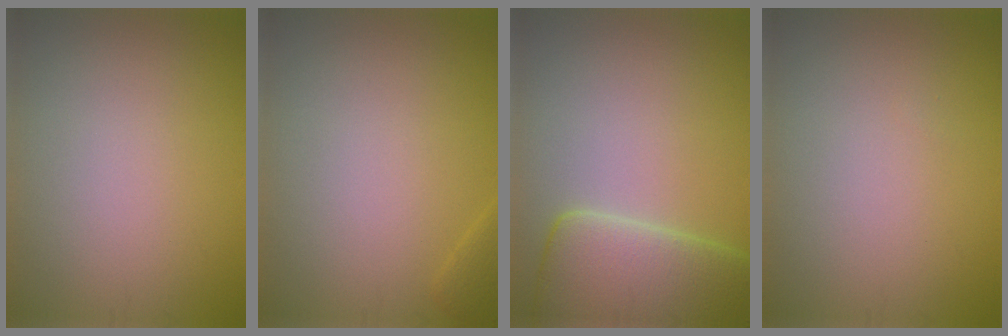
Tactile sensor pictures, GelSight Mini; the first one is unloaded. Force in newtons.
{"total": 0.9, "press": 0.9, "slide": 0.1}
{"total": 7.7, "press": 7.7, "slide": 0.9}
{"total": 0.0}